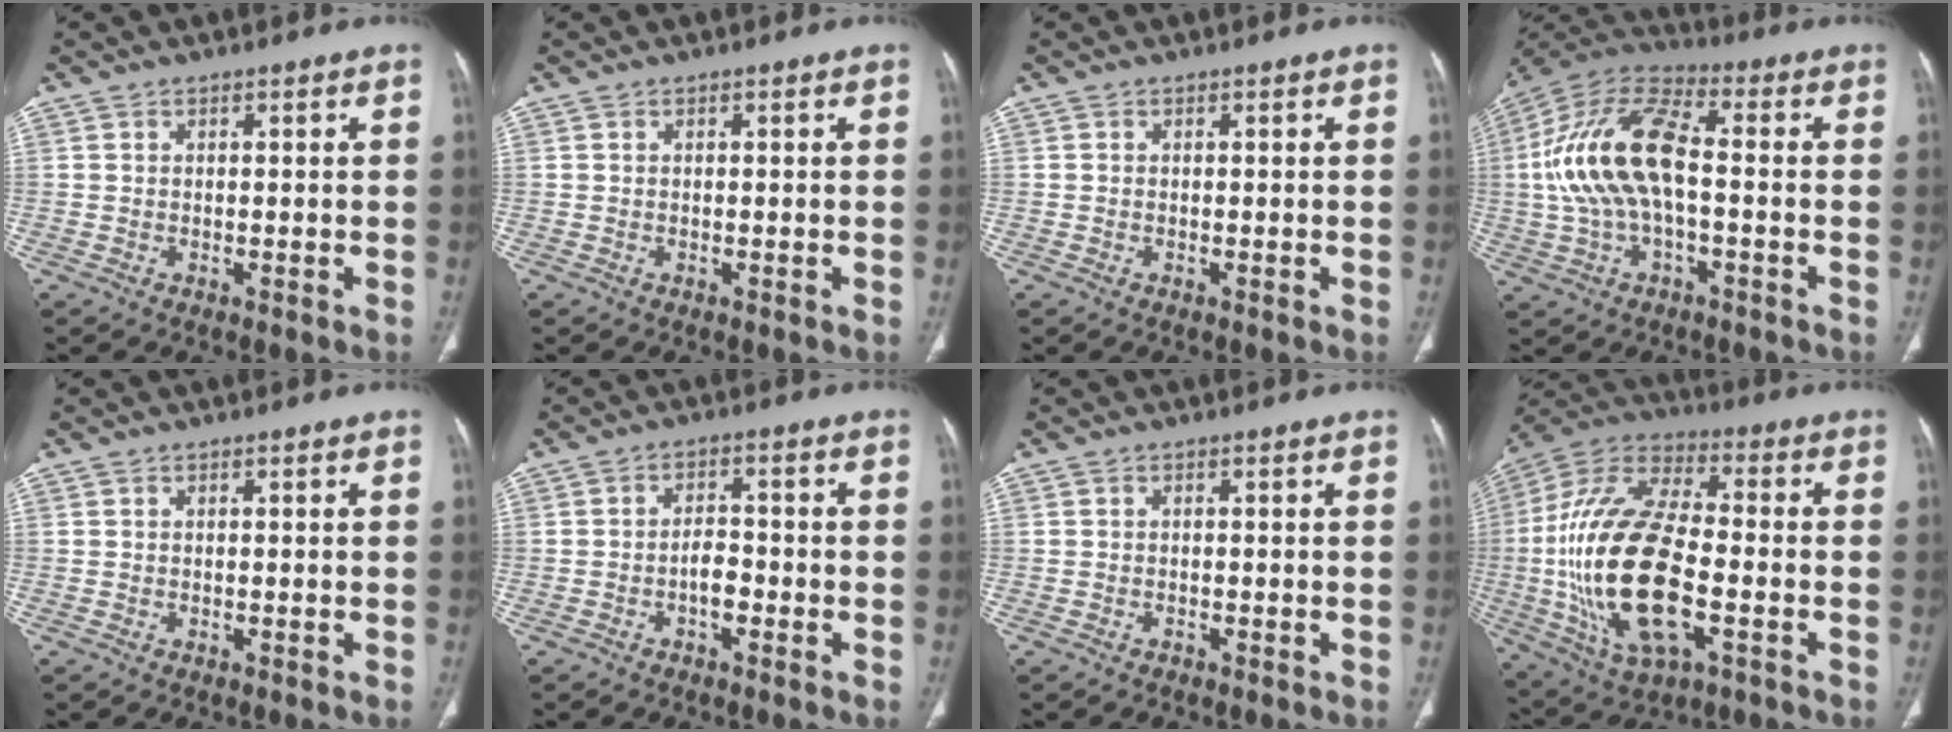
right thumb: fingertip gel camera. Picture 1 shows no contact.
{"total": 0.0}
{"total": 0.0}
{"total": 17.3, "force": [-0.3, 8.3, 15.1], "torque": [-0.312, 0.037, -0.010]}
{"total": 0.0}
{"total": 3.4, "force": [-1.5, 1.8, 2.6], "torque": [-0.035, 0.016, -0.028]}
{"total": 0.0}
{"total": 25.7, "force": [-4.4, 11.8, 22.4], "torque": [-0.471, 0.012, -0.071]}